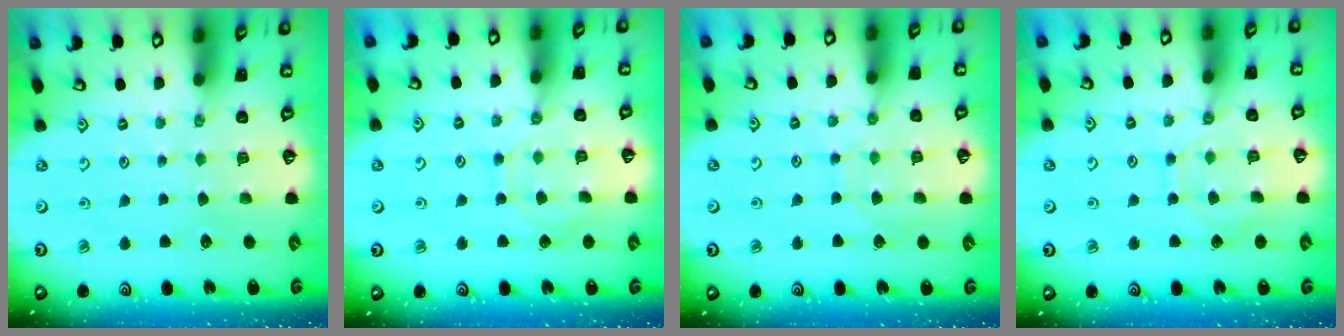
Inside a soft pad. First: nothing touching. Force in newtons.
{"total": 9.0, "press": 9.0, "slide": 1.0}
{"total": 7.0, "press": 6.9, "slide": 0.4}
{"total": 9.0, "press": 9.0, "slide": 1.0}